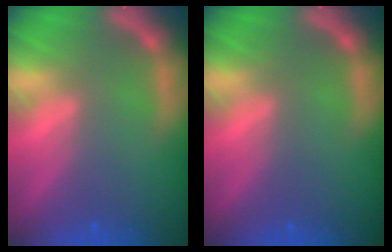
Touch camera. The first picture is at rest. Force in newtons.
{"total": 0.0}